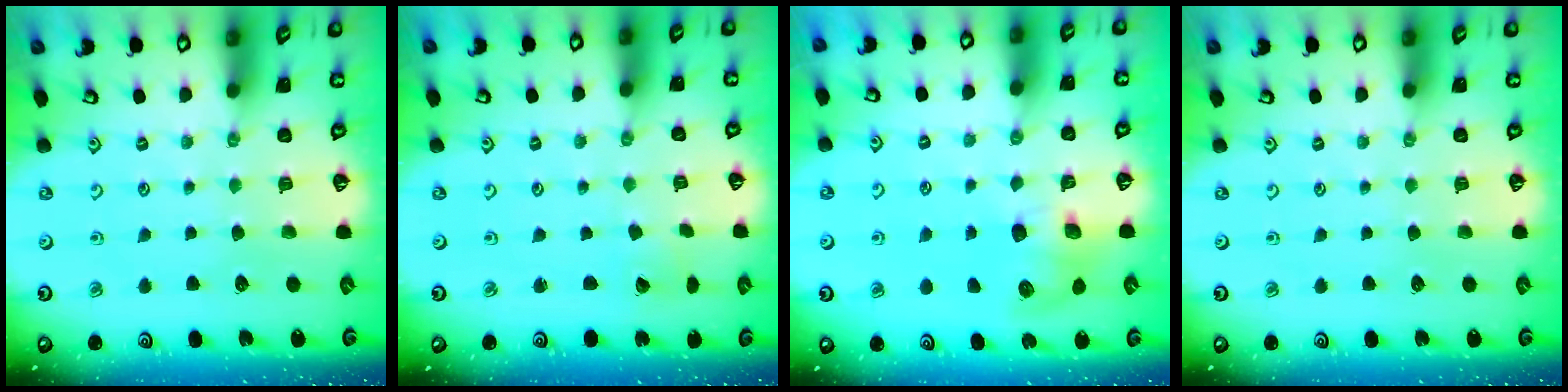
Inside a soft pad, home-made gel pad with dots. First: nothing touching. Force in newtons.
{"total": 2.6, "press": 2.6, "slide": 0.2}
{"total": 7.5, "press": 7.5, "slide": 0.4}
{"total": 0.0}